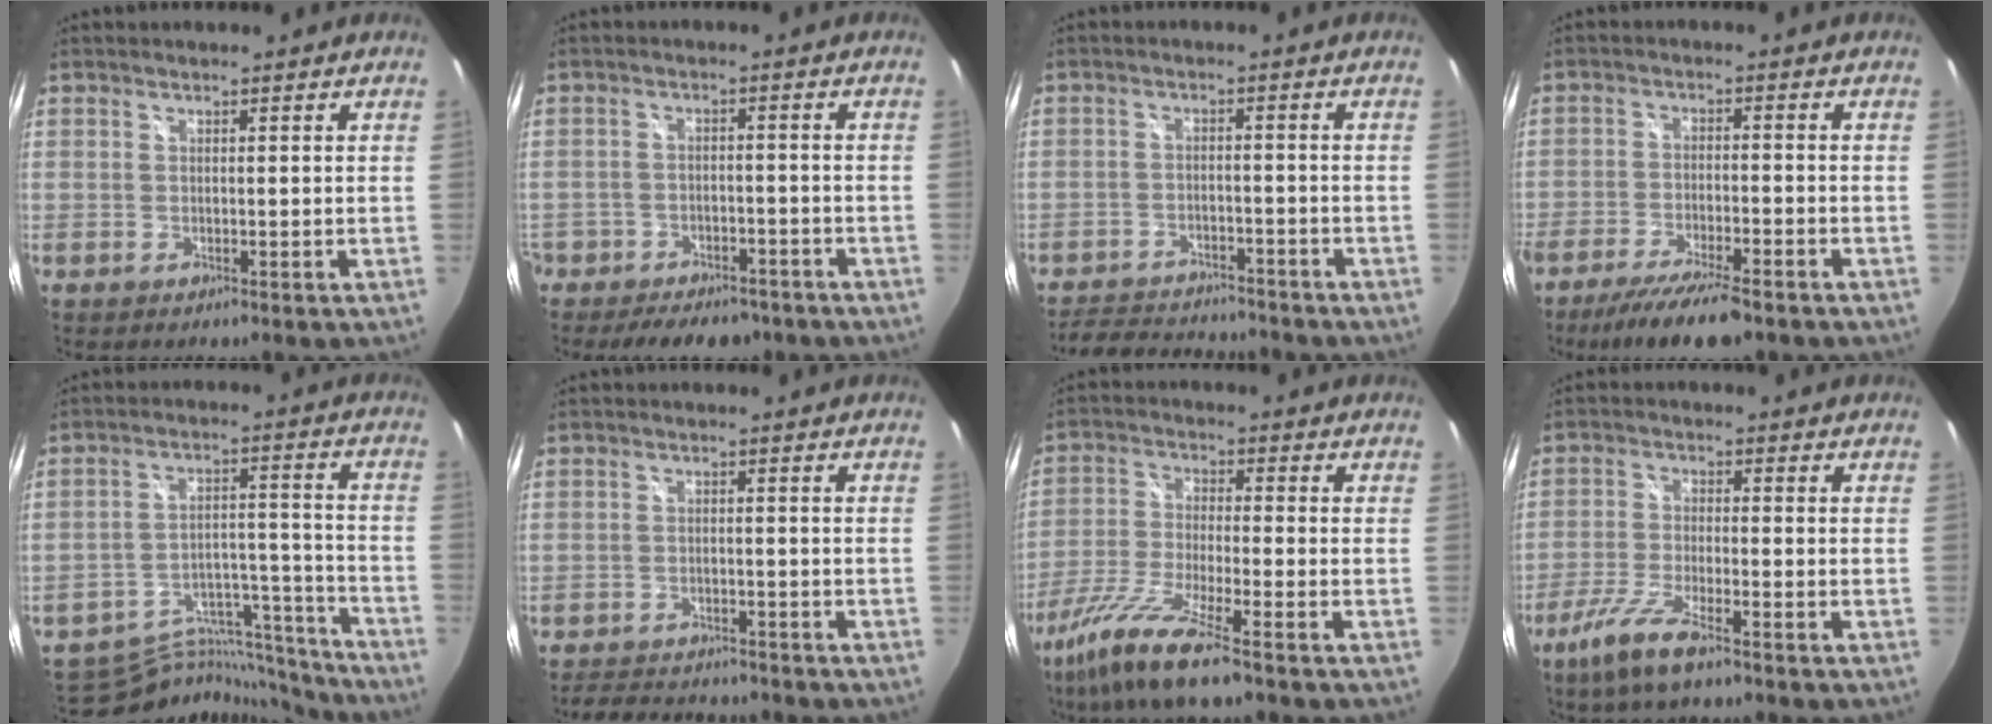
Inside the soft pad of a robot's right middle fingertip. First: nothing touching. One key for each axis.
{"total": 11.6, "fx": -8.6, "fy": 6.2, "fz": 4.7, "tx": -0.121, "ty": -0.003, "tz": -0.120}
{"total": 12.0, "fx": -10.9, "fy": 3.2, "fz": 4.0, "tx": -0.097, "ty": 0.004, "tz": -0.158}
{"total": 11.3, "fx": -8.9, "fy": 2.3, "fz": 6.6, "tx": -0.140, "ty": -0.027, "tz": -0.149}
{"total": 14.5, "fx": -14.0, "fy": 3.5, "fz": 1.8, "tx": -0.027, "ty": 0.042, "tz": -0.207}
{"total": 8.1, "fx": -7.5, "fy": 2.0, "fz": 2.4, "tx": -0.062, "ty": 0.000, "tz": -0.110}
{"total": 11.4, "fx": -8.1, "fy": -0.2, "fz": 8.1, "tx": -0.171, "ty": -0.030, "tz": -0.156}
{"total": 7.2, "fx": -4.8, "fy": 0.5, "fz": 5.3, "tx": -0.126, "ty": -0.011, "tz": -0.098}